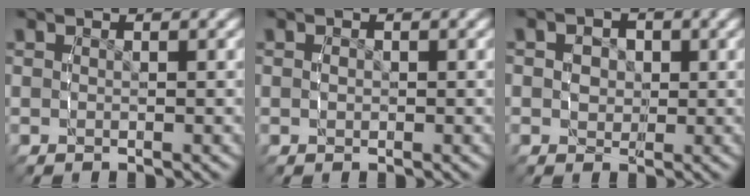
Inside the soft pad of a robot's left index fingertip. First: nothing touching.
{"total": 0.6, "force": [-0.4, 0.4, 0.1], "torque": [-0.005, -0.003, -0.006]}
{"total": 2.0, "force": [-1.1, 1.7, 0.3], "torque": [-0.011, -0.018, -0.014]}